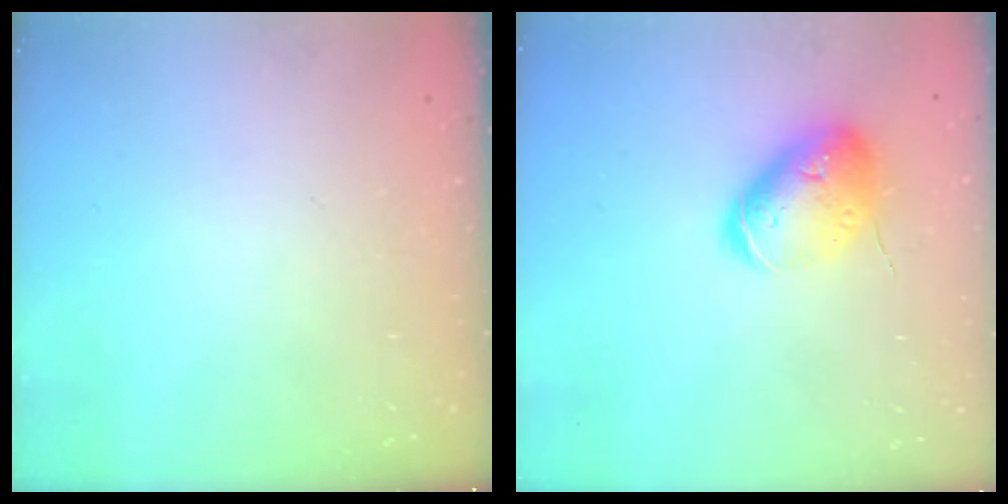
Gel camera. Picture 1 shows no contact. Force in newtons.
{"total": 15.2, "press": 15.1, "slide": 1.7}